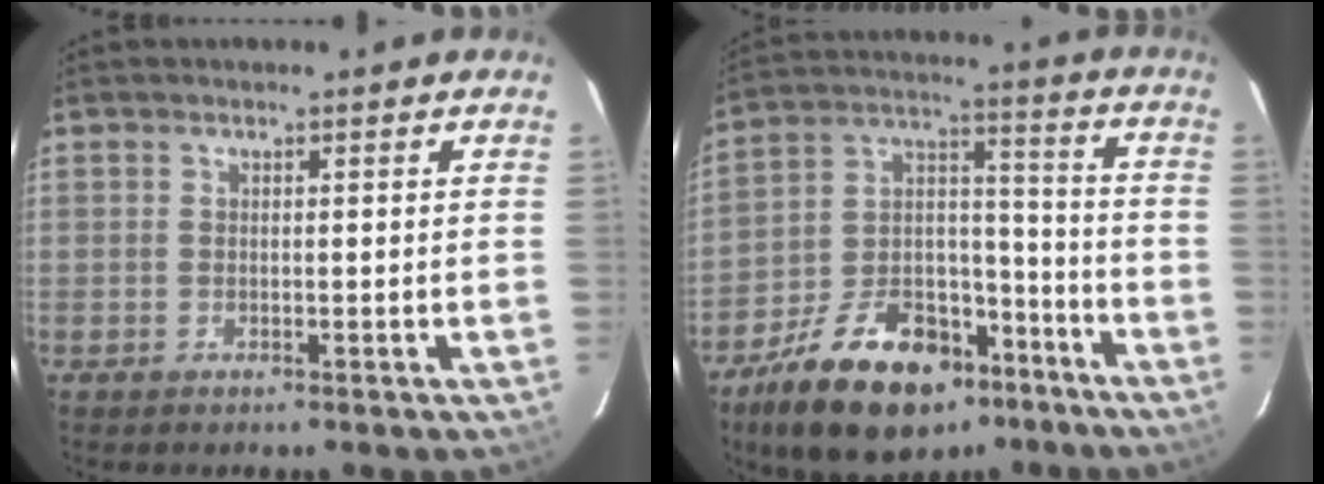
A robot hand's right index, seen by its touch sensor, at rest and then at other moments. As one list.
[{"total": 21.0, "force": [-13.5, 11.1, 11.6], "torque": [-0.223, 0.033, -0.210]}]